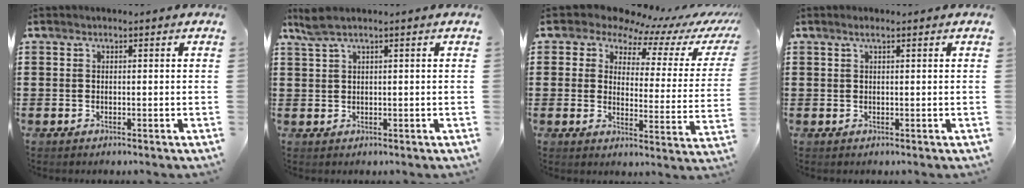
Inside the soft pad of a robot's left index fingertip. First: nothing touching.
{"total": 1.9, "force": [0.9, 0.1, 1.7], "torque": [-0.034, -0.002, 0.016]}
{"total": 6.6, "force": [5.7, 2.7, 2.0], "torque": [-0.060, -0.040, 0.095]}
{"total": 1.1, "force": [0.5, 0.0, 1.0], "torque": [-0.020, 0.001, 0.010]}